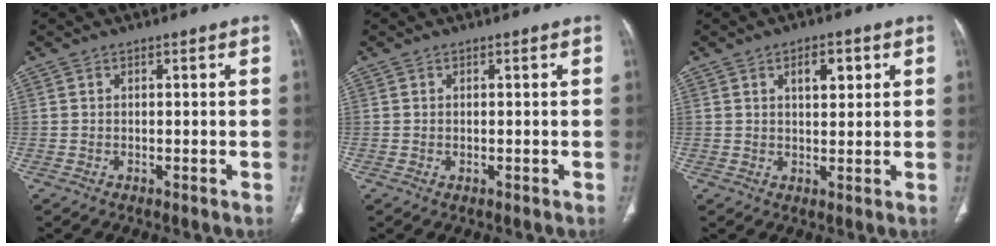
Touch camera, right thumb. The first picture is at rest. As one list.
[{"total": 0.5, "force": [-0.1, 0.2, 0.4], "torque": [-0.011, 0.000, 0.001]}, {"total": 5.0, "force": [2.1, 2.5, 3.8], "torque": [-0.045, -0.007, 0.031]}]